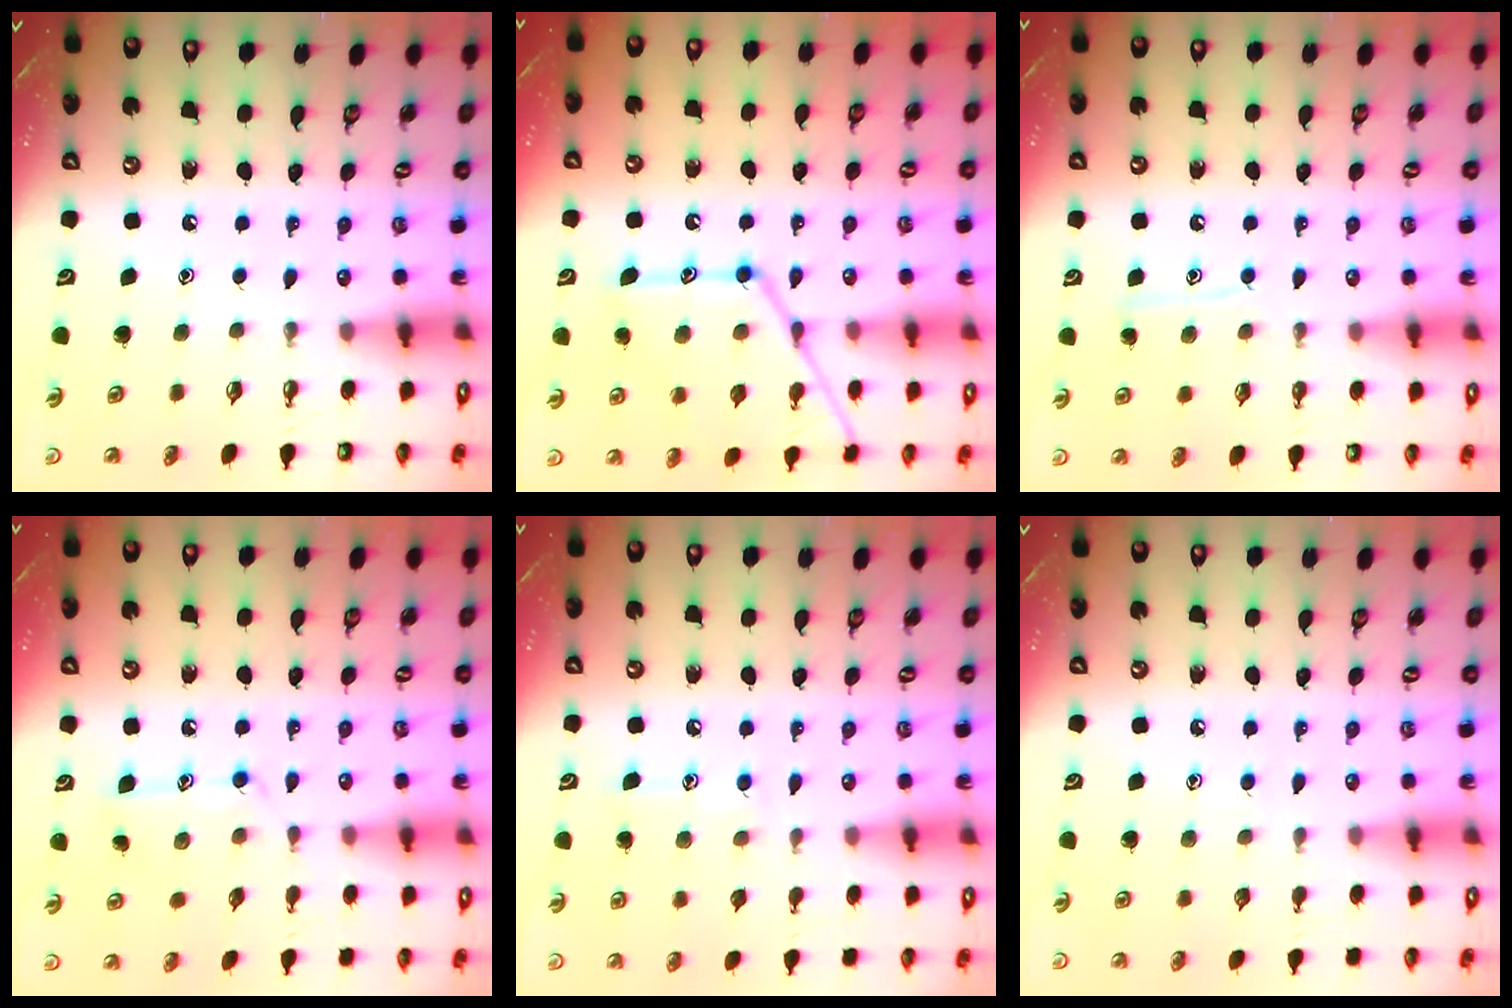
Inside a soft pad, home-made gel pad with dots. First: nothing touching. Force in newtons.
{"total": 17.9, "press": 17.8, "slide": 1.4}
{"total": 6.9, "press": 6.9, "slide": 0.2}
{"total": 10.4, "press": 10.4, "slide": 0.2}
{"total": 8.4, "press": 8.4, "slide": 0.5}
{"total": 5.7, "press": 5.7, "slide": 0.8}